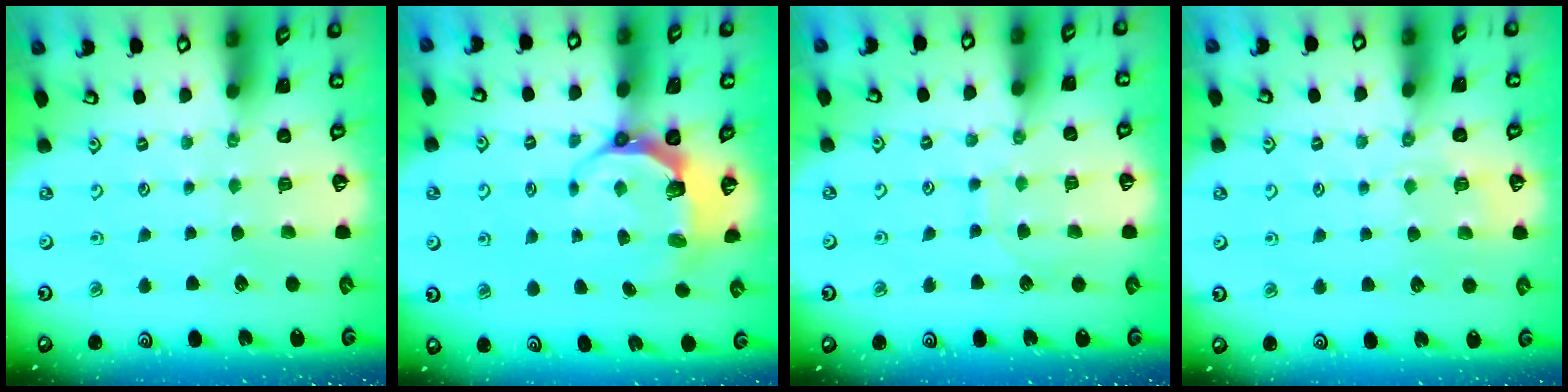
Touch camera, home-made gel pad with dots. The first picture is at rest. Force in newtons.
{"total": 7.2, "press": 6.0, "slide": 4.1}
{"total": 6.9, "press": 6.9, "slide": 0.5}
{"total": 5.6, "press": 5.5, "slide": 0.9}